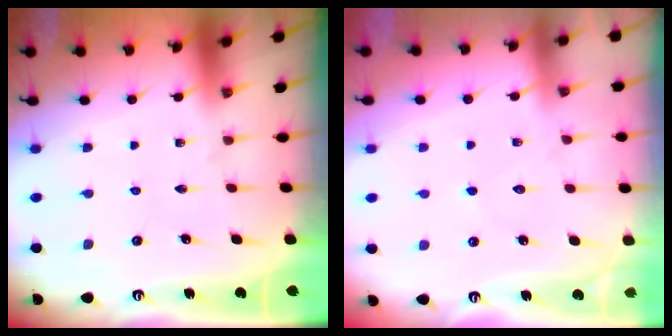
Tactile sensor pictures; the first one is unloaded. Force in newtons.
{"total": 4.6, "press": 4.5, "slide": 0.6}